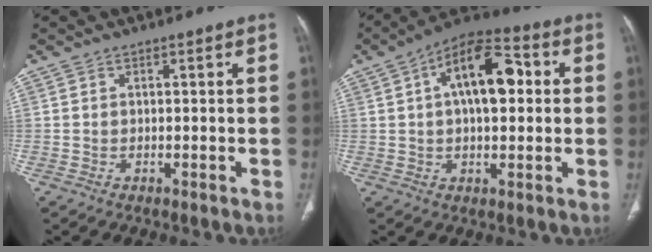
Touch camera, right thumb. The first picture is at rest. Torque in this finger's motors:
{"motor_torque": [0.23, 0.29, 0.09, -0.03, 0.28]}